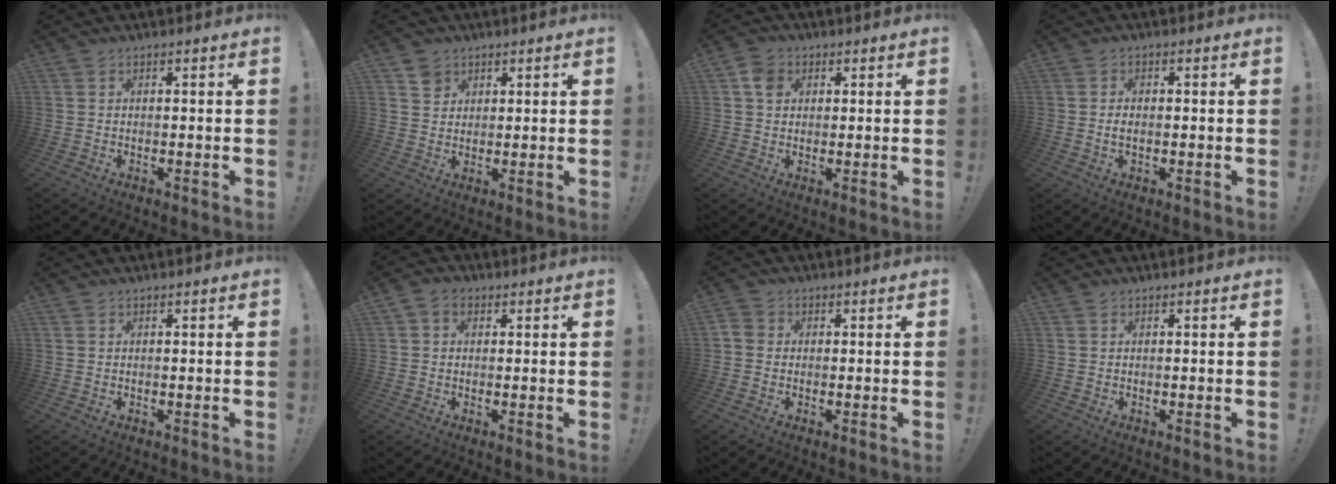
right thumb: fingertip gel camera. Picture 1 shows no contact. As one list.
[{"total": 3.9, "force": [2.3, 3.1, 0.7], "torque": [0.000, -0.010, 0.041]}, {"total": 4.8, "force": [1.4, 4.0, 2.2], "torque": [-0.025, 0.003, 0.026]}, {"total": 1.7, "force": [-0.1, 0.9, 1.5], "torque": [-0.025, 0.006, -0.002]}, {"total": 0.0}, {"total": 3.3, "force": [0.9, 2.5, 2.0], "torque": [-0.033, 0.000, 0.017]}, {"total": 2.6, "force": [-0.6, 2.0, 1.4], "torque": [-0.023, 0.010, -0.010]}, {"total": 0.0}]